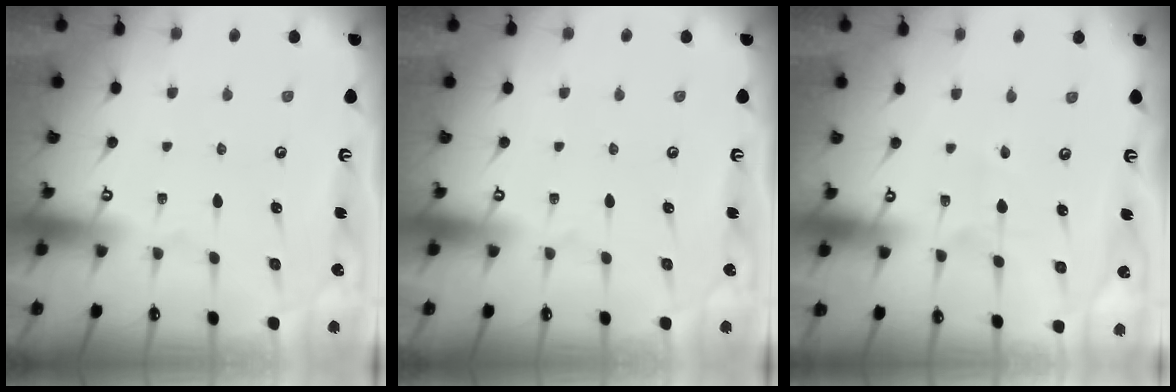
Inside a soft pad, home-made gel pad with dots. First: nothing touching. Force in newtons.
{"total": 0.0}
{"total": 2.7, "press": 2.6, "slide": 0.3}